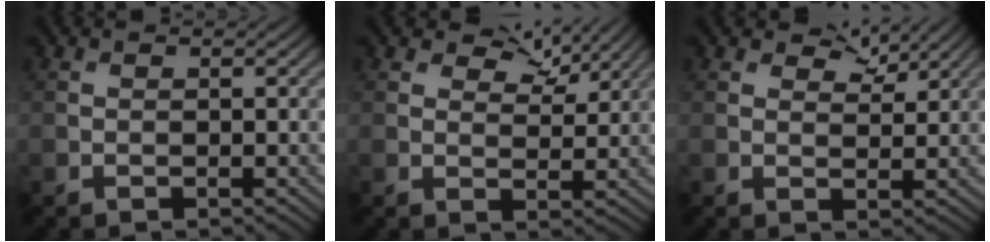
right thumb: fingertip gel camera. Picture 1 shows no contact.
{"total": 4.8, "force": [3.4, 2.4, 2.5], "torque": [-0.040, -0.001, 0.052]}
{"total": 3.2, "force": [2.4, 1.5, 1.6], "torque": [-0.026, -0.002, 0.042]}